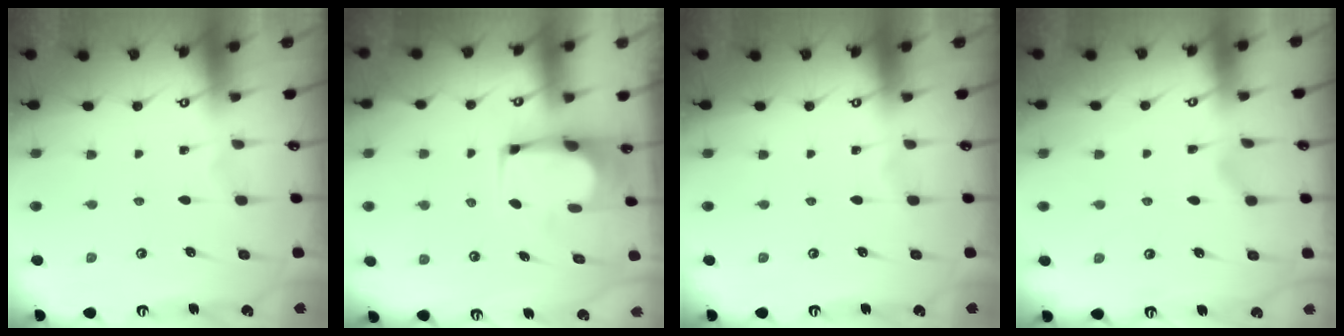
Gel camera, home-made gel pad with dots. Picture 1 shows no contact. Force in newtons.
{"total": 1.8, "press": 1.7, "slide": 0.3}
{"total": 0.0}
{"total": 0.7, "press": 0.4, "slide": 0.6}